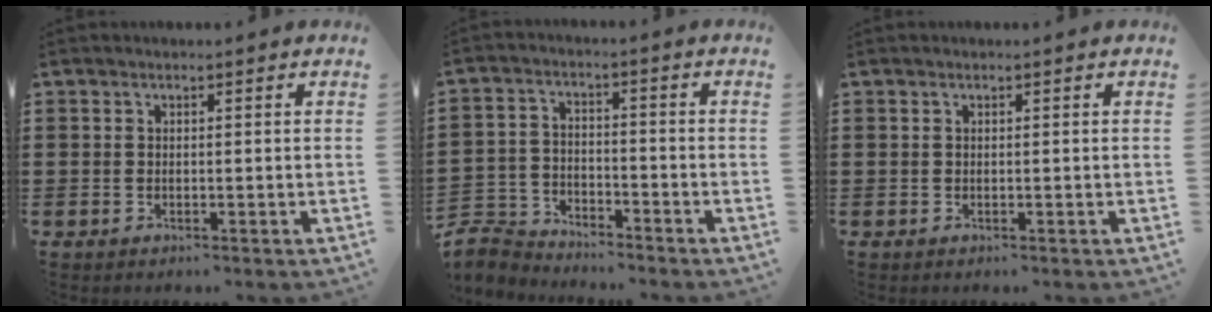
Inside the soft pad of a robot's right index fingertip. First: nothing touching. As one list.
[{"total": 5.4, "force": [-5.3, 1.2, 0.3], "torque": [-0.028, 0.002, -0.111]}, {"total": 0.0}]